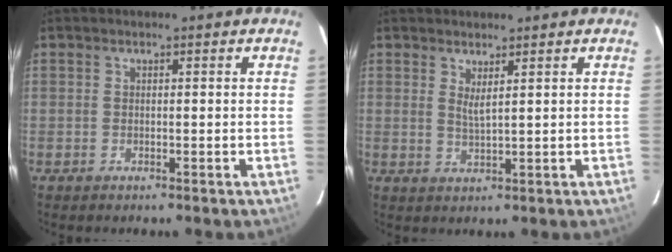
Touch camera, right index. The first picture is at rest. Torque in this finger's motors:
{"motor_torque": [-0.04, 0.09, 0.00, 0.01]}